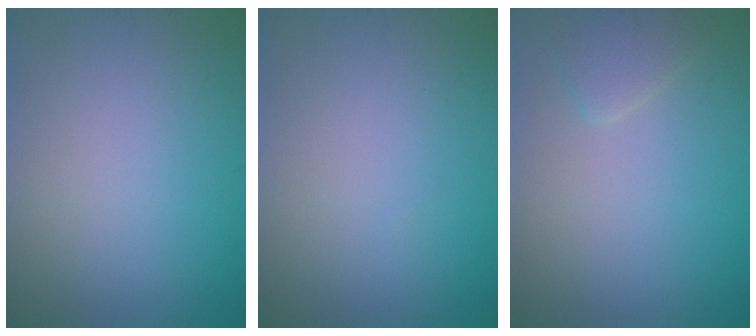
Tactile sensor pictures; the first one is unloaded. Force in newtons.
{"total": 0.0}
{"total": 1.6, "press": 1.6, "slide": 0.2}